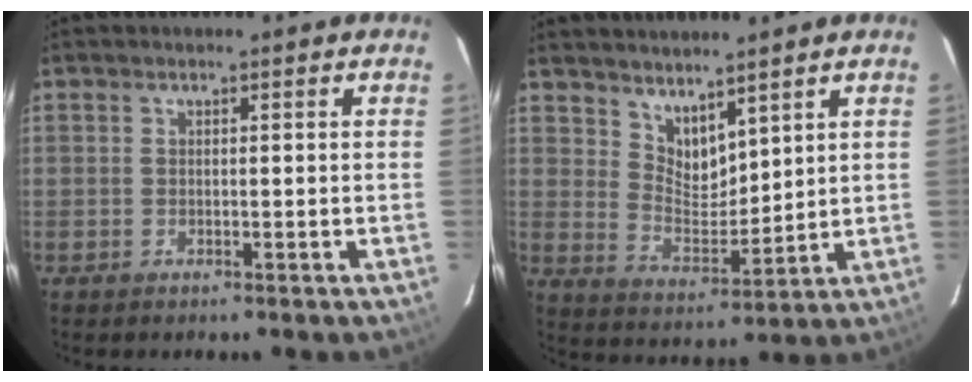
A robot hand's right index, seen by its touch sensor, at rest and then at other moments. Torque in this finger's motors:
{"motor_torque": [-0.02, 0.12, 0.01, 0.00]}